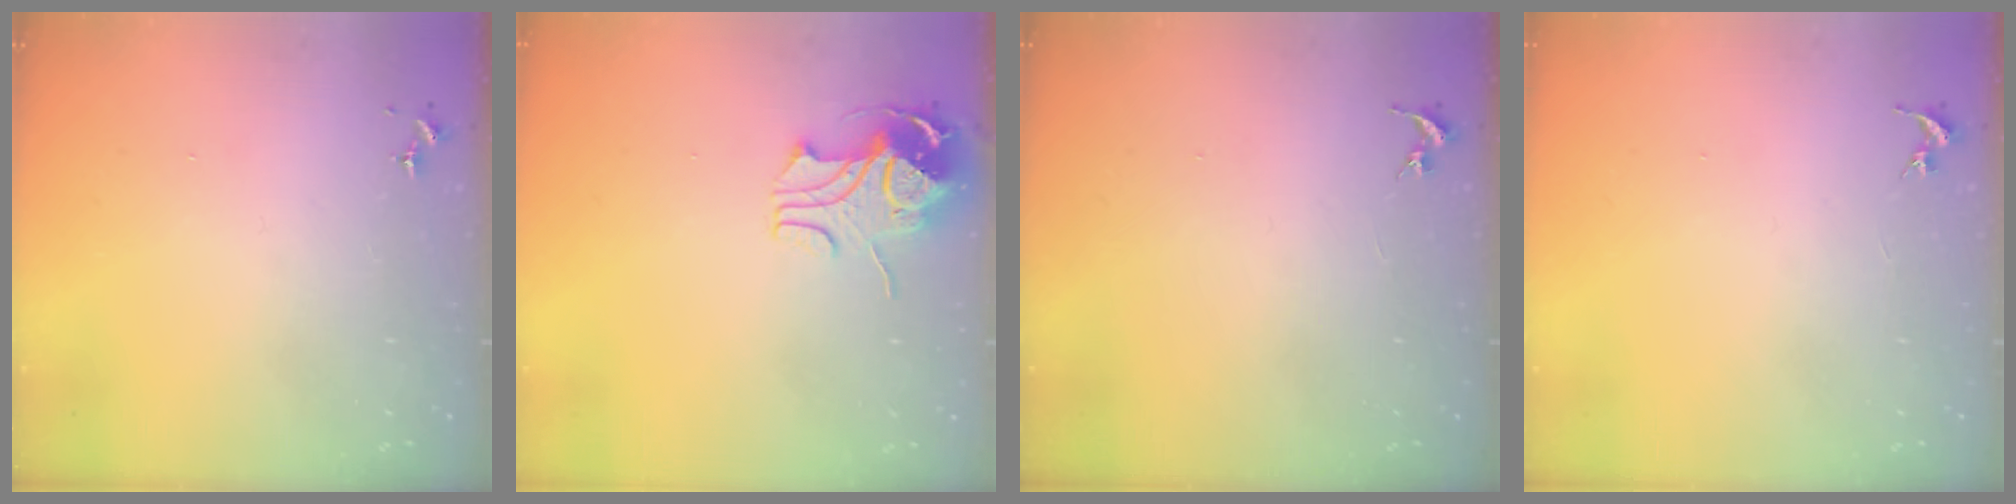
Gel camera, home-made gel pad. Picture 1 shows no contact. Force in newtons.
{"total": 10.3, "press": 10.2, "slide": 0.9}
{"total": 0.0}
{"total": 0.0}